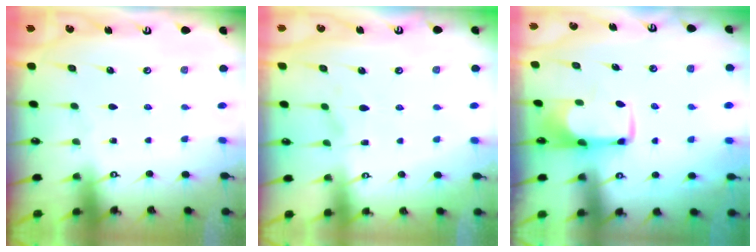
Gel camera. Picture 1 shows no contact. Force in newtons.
{"total": 2.4, "press": 2.2, "slide": 1.1}
{"total": 2.0, "press": 1.9, "slide": 0.4}